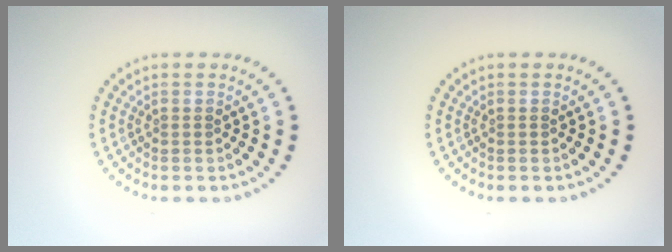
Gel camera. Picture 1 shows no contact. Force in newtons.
{"total": 0.0}